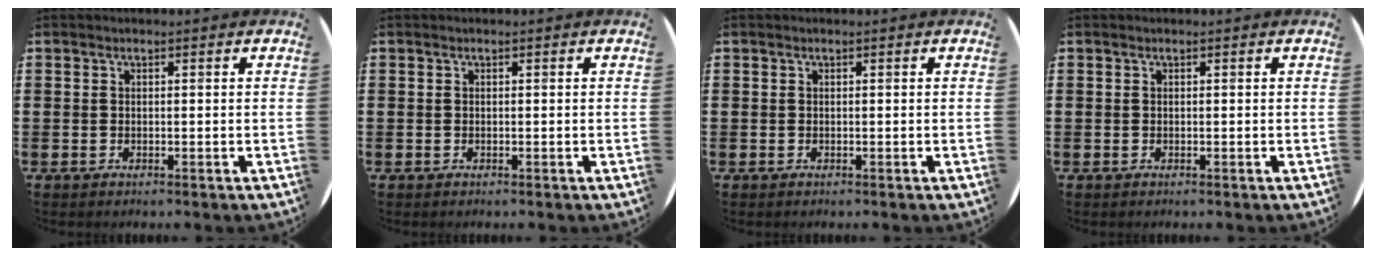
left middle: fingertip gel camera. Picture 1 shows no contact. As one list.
[{"total": 0.0}, {"total": 0.0}, {"total": 0.0}]